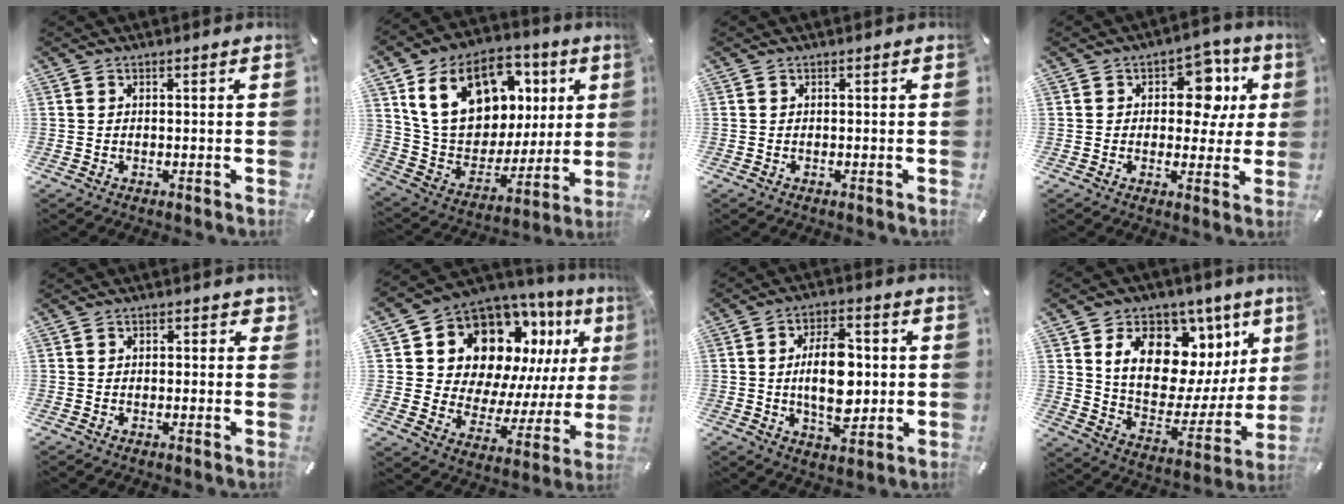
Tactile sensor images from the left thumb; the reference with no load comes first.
{"total": 20.7, "force": [8.4, 14.9, 11.7], "torque": [-0.210, -0.030, 0.156]}
{"total": 0.0}
{"total": 11.4, "force": [3.2, 7.7, 7.8], "torque": [-0.091, -0.009, 0.050]}
{"total": 1.5, "force": [0.2, 1.2, 0.8], "torque": [-0.001, 0.000, -0.002]}
{"total": 15.3, "force": [9.4, 10.4, 6.1], "torque": [-0.094, -0.097, 0.173]}
{"total": 12.9, "force": [0.2, 7.5, 10.5], "torque": [-0.199, 0.002, 0.000]}
{"total": 16.9, "force": [8.5, 11.0, 9.7], "torque": [-0.151, -0.067, 0.150]}